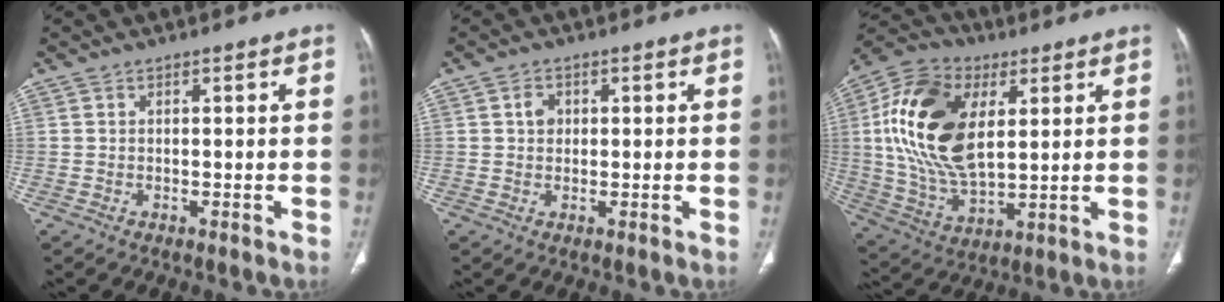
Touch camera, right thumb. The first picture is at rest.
{"total": 2.3, "force": [0.5, 1.9, 1.2], "torque": [-0.012, 0.002, 0.009]}
{"total": 21.4, "force": [4.9, 12.1, 16.9], "torque": [-0.316, -0.009, 0.087]}